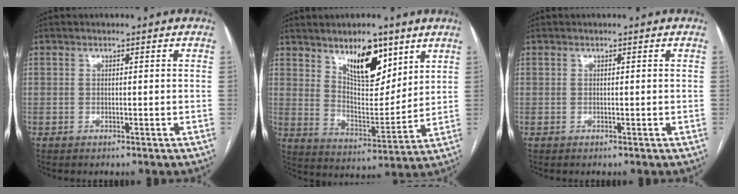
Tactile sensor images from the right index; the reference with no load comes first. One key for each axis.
{"total": 11.8, "fx": 7.1, "fy": 4.6, "fz": 8.1, "tx": -0.132, "ty": -0.003, "tz": 0.131}
{"total": 0.0}